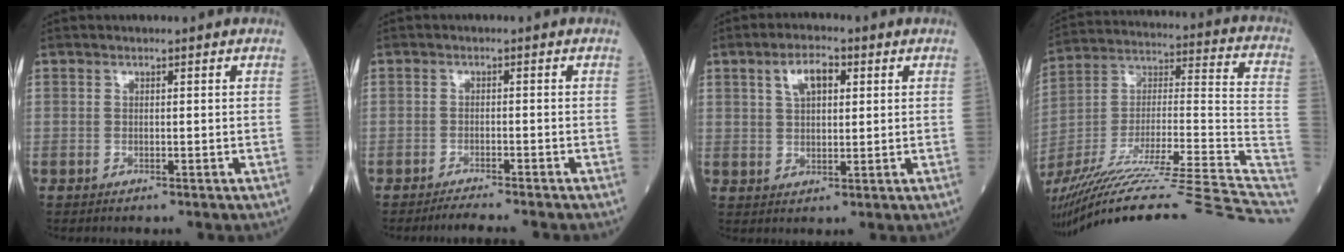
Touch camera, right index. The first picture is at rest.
{"total": 4.7, "force": [-4.4, -0.4, 1.8], "torque": [-0.023, -0.011, -0.066]}
{"total": 5.1, "force": [2.1, 2.2, 4.1], "torque": [-0.078, 0.011, 0.039]}
{"total": 34.9, "force": [-28.2, 0.4, 20.6], "torque": [-0.253, -0.030, -0.432]}